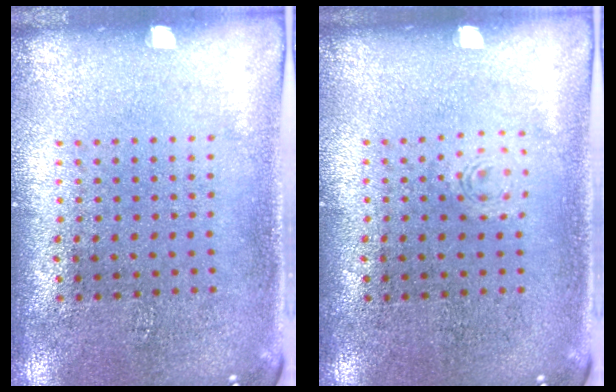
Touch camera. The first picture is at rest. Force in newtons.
{"total": 0.8, "press": 0.8, "slide": 0.2}